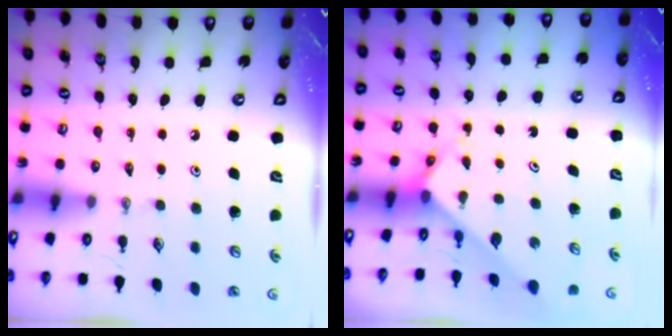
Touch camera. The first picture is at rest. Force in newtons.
{"total": 2.8, "press": 2.8, "slide": 0.1}